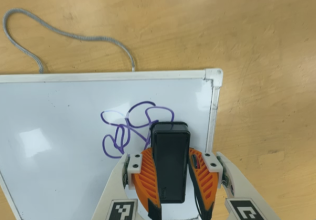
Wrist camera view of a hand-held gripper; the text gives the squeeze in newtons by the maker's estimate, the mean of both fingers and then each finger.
{"total": 9.8, "left": 9.3, "right": 10.4}